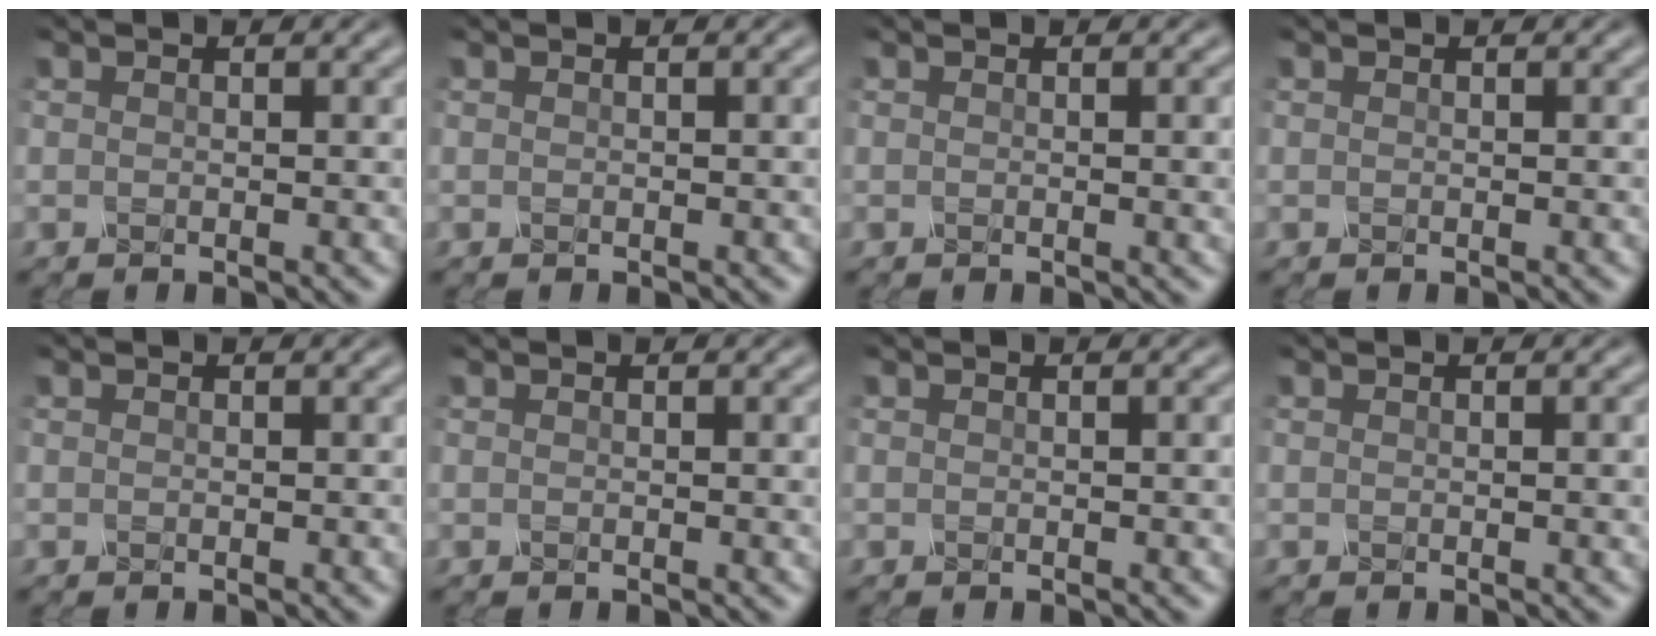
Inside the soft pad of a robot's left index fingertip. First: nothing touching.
{"total": 0.6, "force": [0.0, 0.2, 0.6], "torque": [-0.003, 0.003, -0.002]}
{"total": 2.3, "force": [0.2, 0.8, 2.1], "torque": [-0.017, 0.003, -0.001]}
{"total": 0.0}
{"total": 0.0}
{"total": 1.0, "force": [0.1, 0.4, 0.9], "torque": [-0.007, 0.002, 0.000]}
{"total": 0.9, "force": [0.0, 0.3, 0.9], "torque": [-0.006, 0.003, -0.002]}
{"total": 1.5, "force": [0.1, 0.5, 1.4], "torque": [-0.012, 0.003, -0.002]}